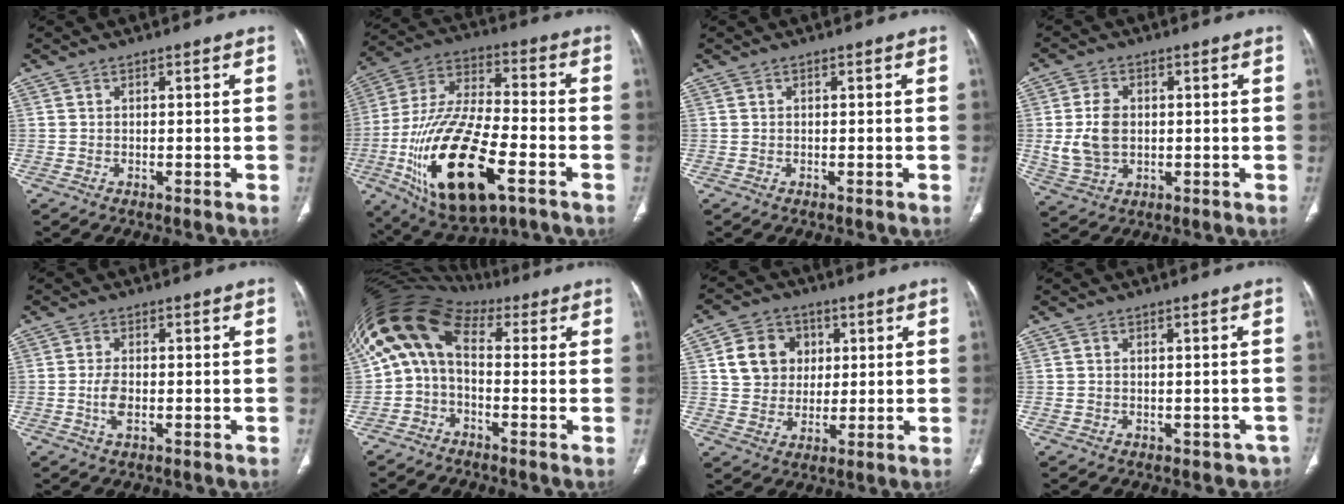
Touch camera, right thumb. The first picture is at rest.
{"total": 25.0, "force": [-9.1, 10.2, 20.9], "torque": [-0.427, 0.017, -0.151]}
{"total": 0.0}
{"total": 8.3, "force": [0.3, 5.9, 5.8], "torque": [-0.110, 0.000, 0.017]}
{"total": 3.6, "force": [-0.8, 1.8, 3.0], "torque": [-0.066, 0.004, -0.015]}
{"total": 11.3, "force": [1.8, 7.0, 8.7], "torque": [-0.163, 0.050, 0.022]}
{"total": 10.6, "force": [2.9, 9.2, 4.5], "torque": [-0.046, -0.002, 0.051]}
{"total": 4.1, "force": [-1.4, 3.5, 1.5], "torque": [-0.005, 0.022, -0.007]}